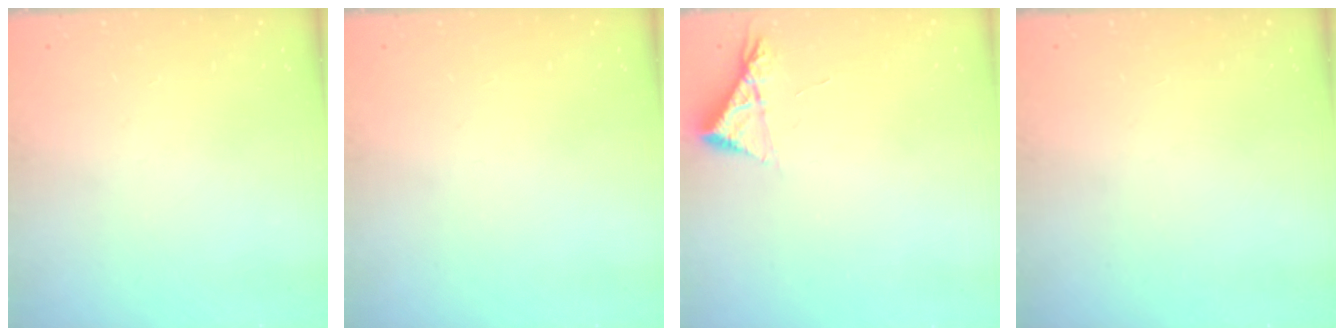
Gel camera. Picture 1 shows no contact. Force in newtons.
{"total": 0.0}
{"total": 5.0, "press": 5.0, "slide": 0.8}
{"total": 0.0}